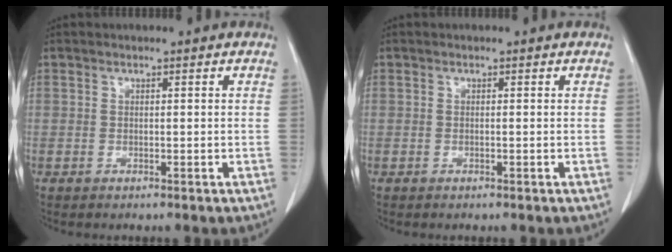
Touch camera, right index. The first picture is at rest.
{"total": 0.0}